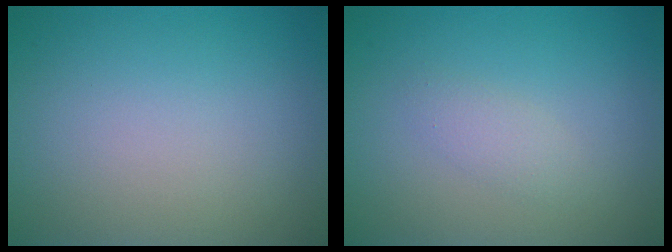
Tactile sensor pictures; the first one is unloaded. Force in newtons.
{"total": 1.4, "press": 1.4, "slide": 0.0}